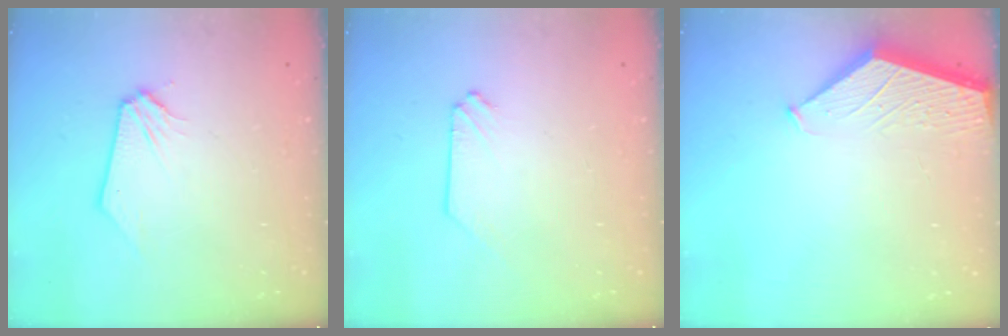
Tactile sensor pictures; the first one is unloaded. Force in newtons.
{"total": 0.0}
{"total": 1.9, "press": 1.9, "slide": 0.2}